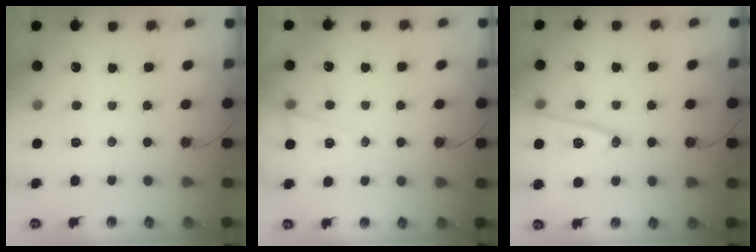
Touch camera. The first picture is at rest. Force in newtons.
{"total": 5.3, "press": 3.2, "slide": 4.2}
{"total": 13.3, "press": 13.1, "slide": 2.6}